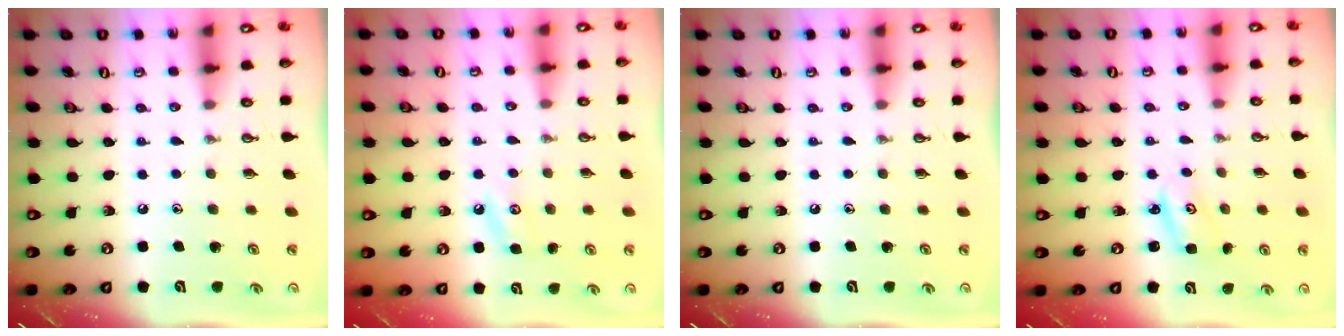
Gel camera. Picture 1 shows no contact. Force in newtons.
{"total": 4.9, "press": 4.9, "slide": 0.5}
{"total": 0.0}
{"total": 2.6, "press": 2.6, "slide": 0.2}